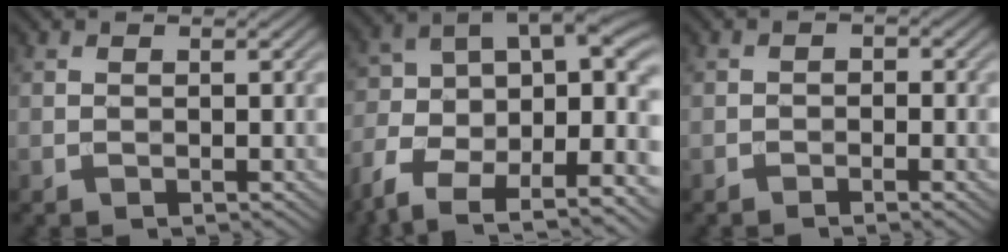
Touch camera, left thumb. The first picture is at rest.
{"total": 14.2, "force": [-4.5, 8.8, 10.2], "torque": [-0.212, -0.013, -0.069]}
{"total": 1.7, "force": [-1.0, 0.7, 1.1], "torque": [-0.015, 0.001, -0.020]}